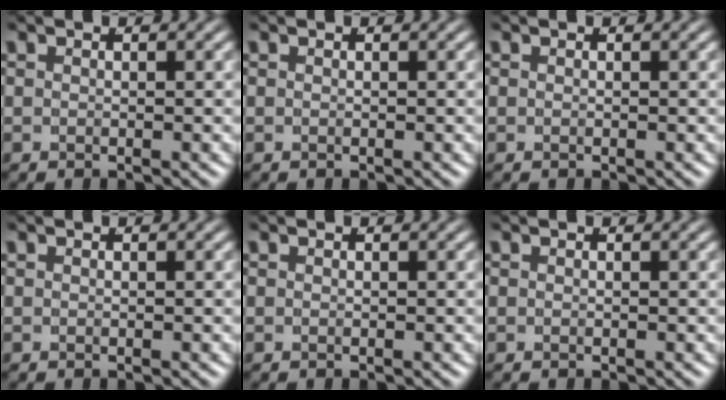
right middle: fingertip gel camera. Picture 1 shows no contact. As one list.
[{"total": 0.0}, {"total": 0.0}, {"total": 0.0}, {"total": 0.0}, {"total": 0.0}]